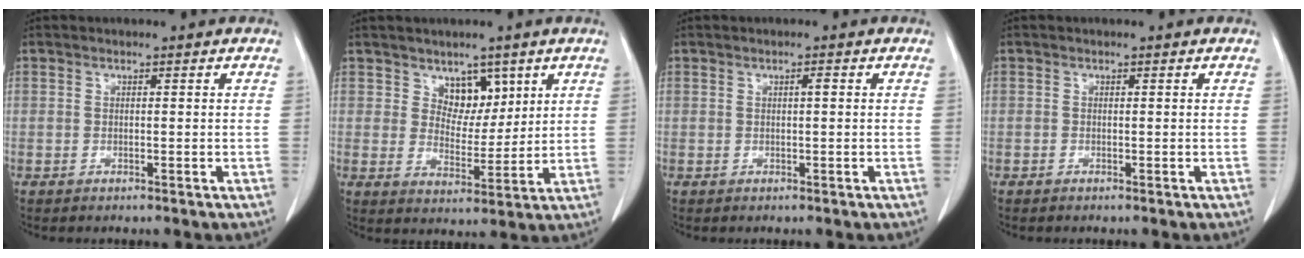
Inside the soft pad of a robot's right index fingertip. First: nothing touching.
{"total": 5.3, "force": [3.1, 3.3, 2.7], "torque": [-0.032, -0.004, 0.055]}
{"total": 0.8, "force": [0.1, 0.1, 0.7], "torque": [-0.013, 0.002, 0.001]}
{"total": 0.0}